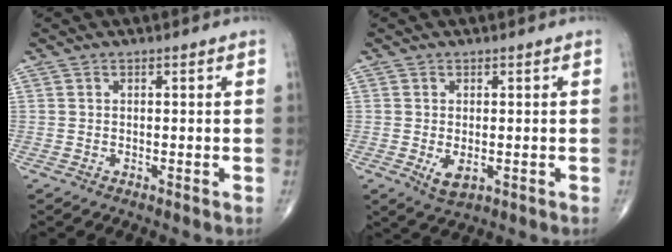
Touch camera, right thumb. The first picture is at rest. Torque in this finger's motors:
{"motor_torque": [-0.60, 0.04, 0.25, 0.25, 0.07]}